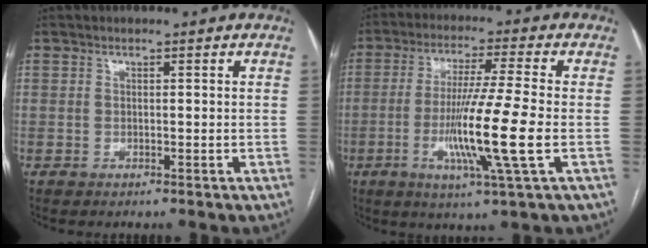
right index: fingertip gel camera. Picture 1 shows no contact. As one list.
[{"total": 12.4, "force": [-2.7, -1.2, 12.0], "torque": [-0.231, -0.021, -0.056]}]